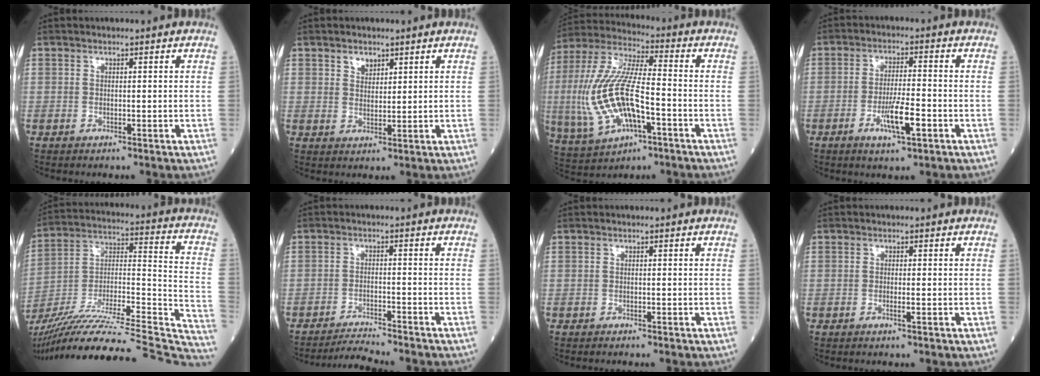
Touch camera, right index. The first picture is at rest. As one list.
[{"total": 2.3, "force": [1.6, 1.4, 1.0], "torque": [-0.016, -0.001, 0.029]}, {"total": 17.0, "force": [-3.7, 5.3, 15.7], "torque": [-0.353, -0.001, -0.064]}, {"total": 6.6, "force": [-2.7, 0.9, 6.0], "torque": [-0.107, -0.006, -0.045]}, {"total": 36.3, "force": [-30.2, 3.1, 19.8], "torque": [-0.281, -0.033, -0.452]}, {"total": 6.0, "force": [-5.7, -1.0, 1.4], "torque": [-0.025, -0.012, -0.094]}, {"total": 1.1, "force": [-1.0, 0.0, 0.6], "torque": [-0.006, 0.000, -0.013]}, {"total": 1.0, "force": [-0.4, -0.1, 0.9], "torque": [-0.015, -0.002, -0.006]}]